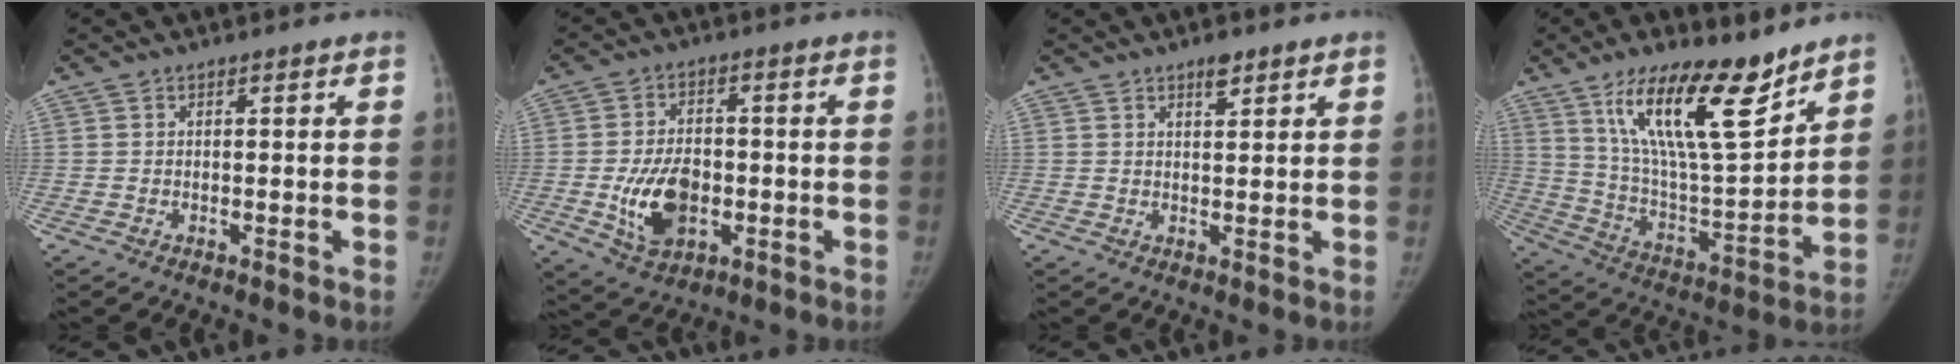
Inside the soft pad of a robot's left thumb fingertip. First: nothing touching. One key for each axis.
{"total": 10.6, "fx": -2.2, "fy": 6.8, "fz": 7.9, "tx": -0.121, "ty": 0.004, "tz": -0.031}
{"total": 2.7, "fx": 1.9, "fy": 0.9, "fz": 1.7, "tx": -0.021, "ty": -0.012, "tz": 0.031}
{"total": 20.6, "fx": 12.9, "fy": 6.1, "fz": 14.8, "tx": -0.224, "ty": -0.071, "tz": 0.235}